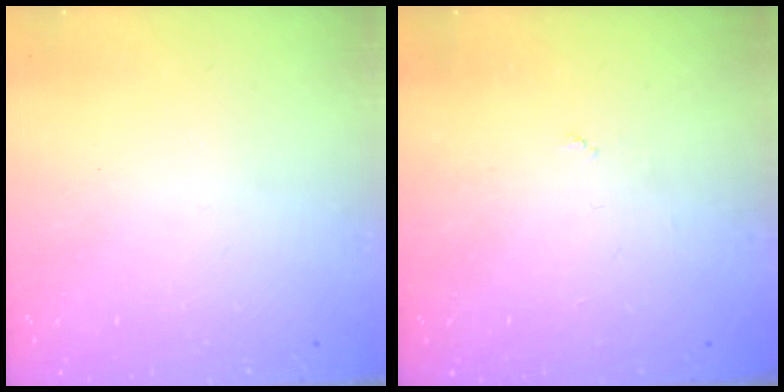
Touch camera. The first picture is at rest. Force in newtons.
{"total": 2.7, "press": 2.7, "slide": 0.4}